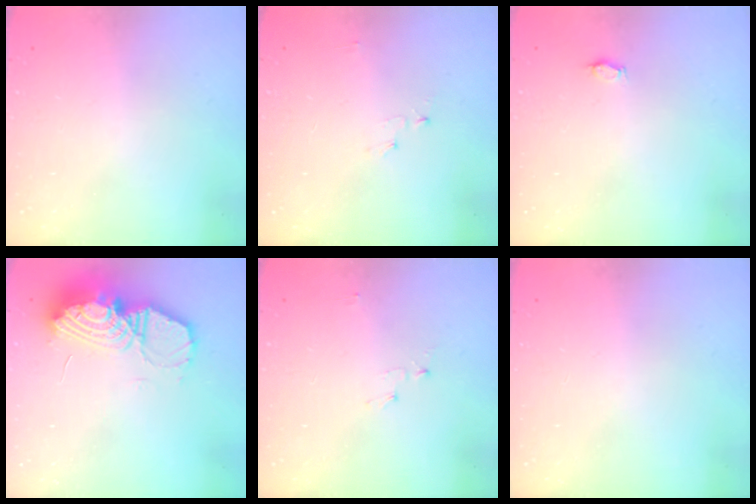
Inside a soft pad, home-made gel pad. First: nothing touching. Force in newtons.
{"total": 2.8, "press": 2.8, "slide": 0.3}
{"total": 2.7, "press": 2.4, "slide": 1.1}
{"total": 17.8, "press": 17.7, "slide": 1.8}
{"total": 2.8, "press": 2.8, "slide": 0.3}
{"total": 0.0}